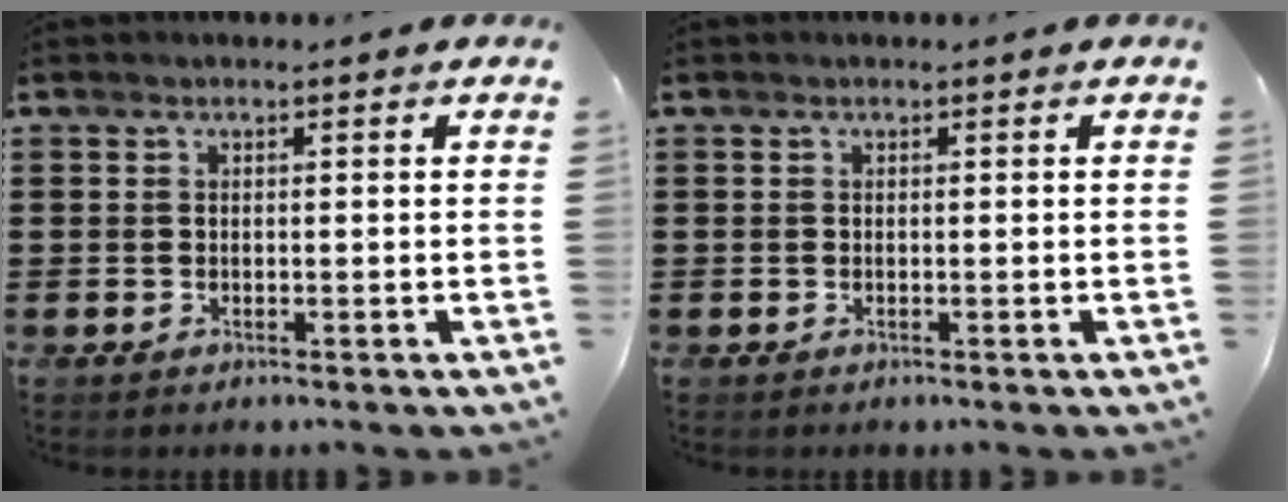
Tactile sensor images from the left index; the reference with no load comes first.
{"total": 0.0}